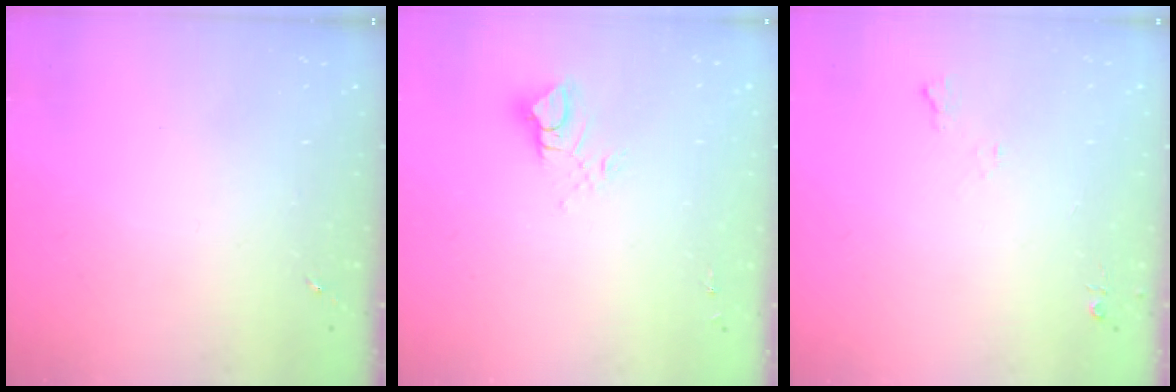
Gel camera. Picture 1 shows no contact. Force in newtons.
{"total": 7.4, "press": 7.4, "slide": 0.8}
{"total": 4.9, "press": 4.8, "slide": 0.9}